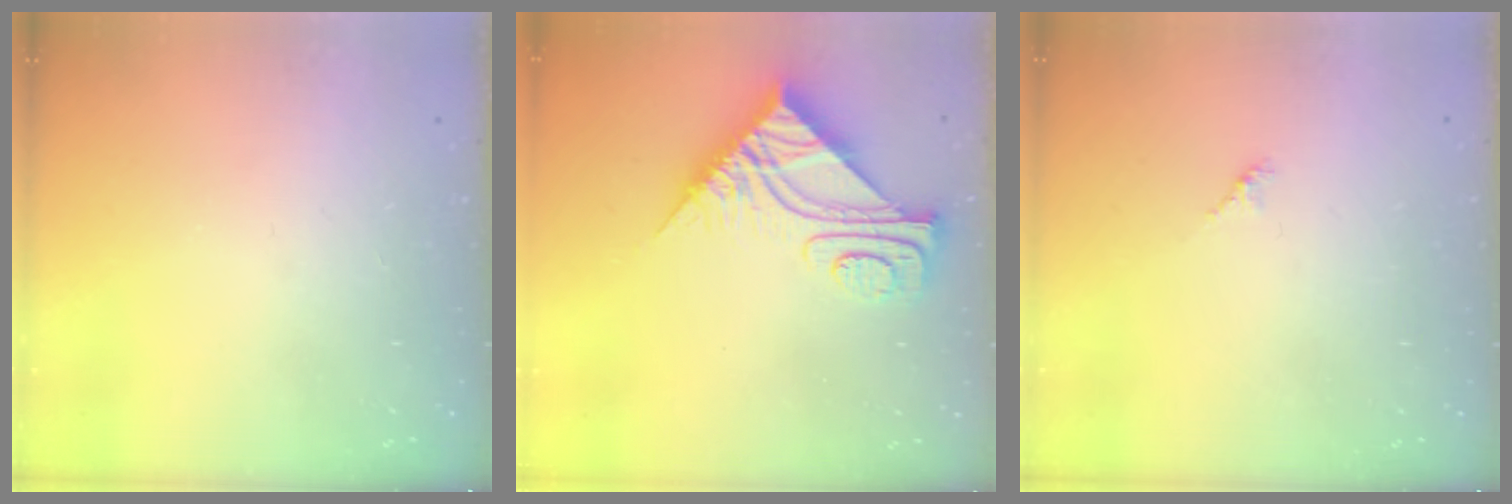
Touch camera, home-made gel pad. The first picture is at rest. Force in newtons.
{"total": 9.0, "press": 9.0, "slide": 0.9}
{"total": 1.7, "press": 1.6, "slide": 0.5}